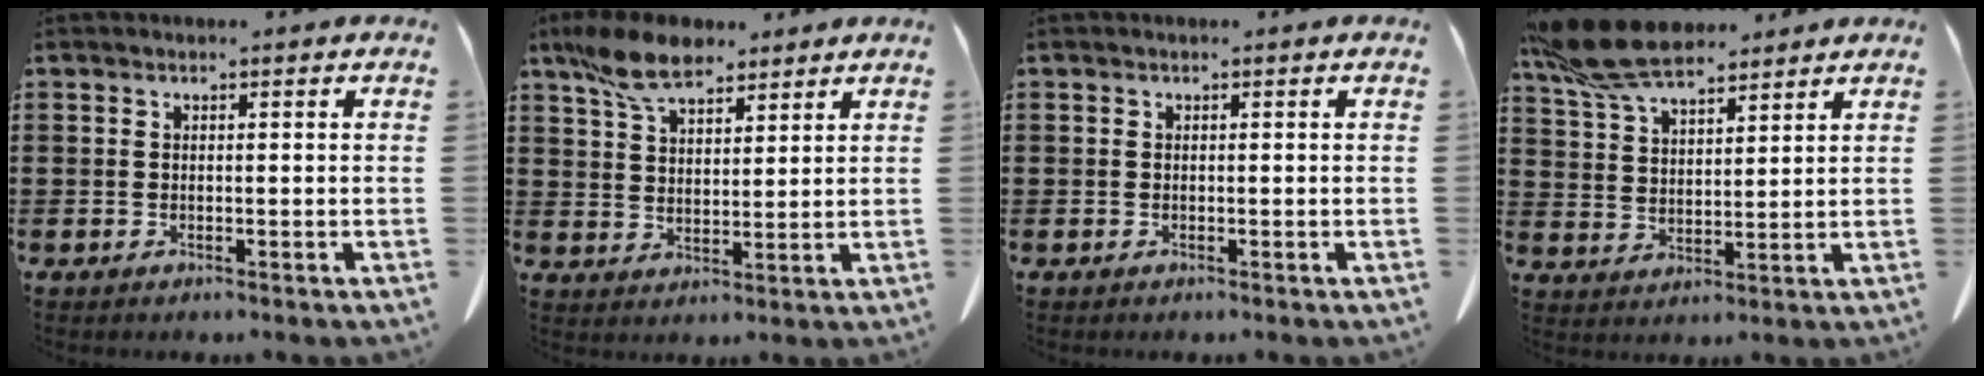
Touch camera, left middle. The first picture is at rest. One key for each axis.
{"total": 8.8, "fx": 6.7, "fy": 3.6, "fz": 4.6, "tx": -0.109, "ty": -0.005, "tz": 0.126}
{"total": 0.0}
{"total": 10.4, "fx": 8.6, "fy": 3.0, "fz": 5.0, "tx": -0.123, "ty": -0.018, "tz": 0.164}